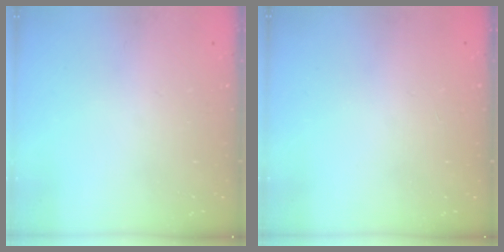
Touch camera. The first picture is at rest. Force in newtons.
{"total": 0.0}